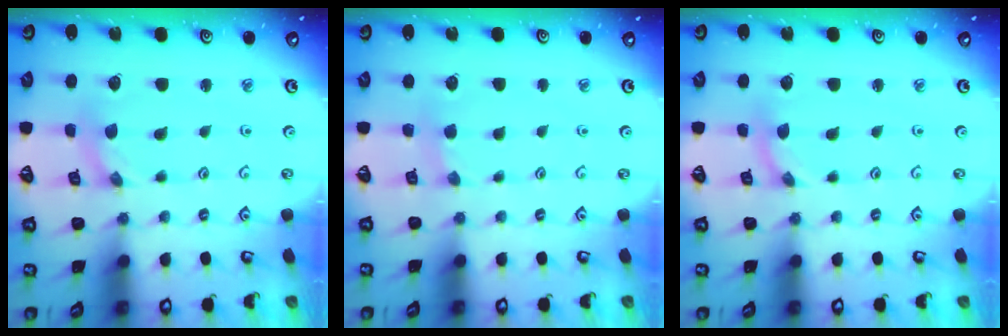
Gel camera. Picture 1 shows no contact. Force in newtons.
{"total": 2.5, "press": 2.4, "slide": 0.4}
{"total": 0.0}